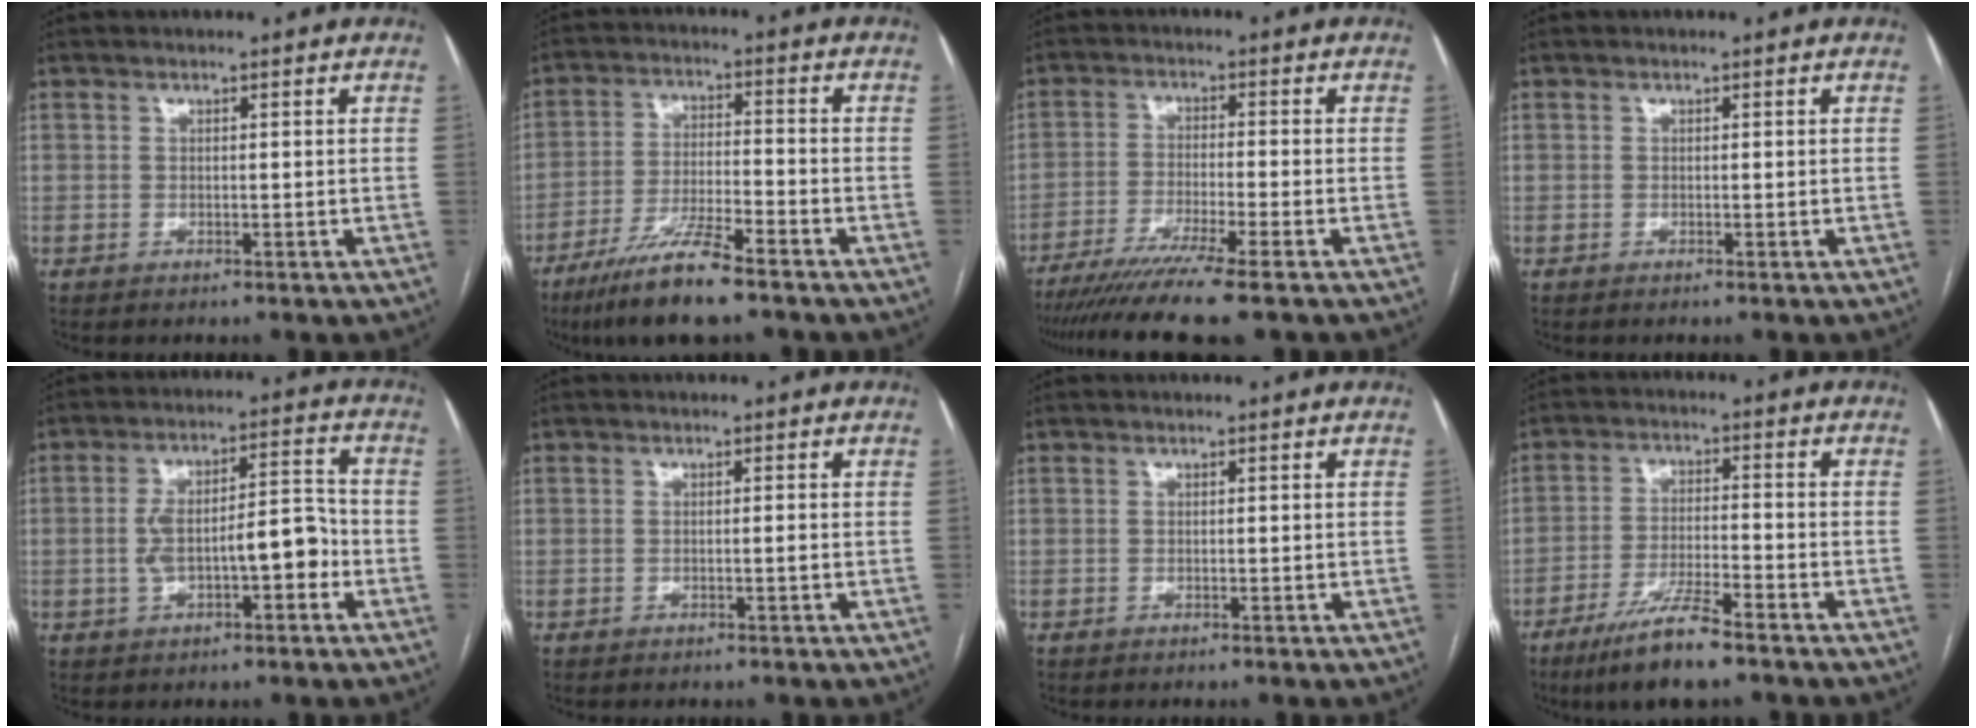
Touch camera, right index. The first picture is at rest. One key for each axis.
{"total": 10.6, "fx": -7.6, "fy": 0.8, "fz": 7.3, "tx": -0.142, "ty": -0.026, "tz": -0.139}
{"total": 10.7, "fx": -8.4, "fy": -1.4, "fz": 6.5, "tx": -0.094, "ty": -0.029, "tz": -0.133}
{"total": 0.0}
{"total": 9.8, "fx": -2.2, "fy": 3.3, "fz": 9.0, "tx": -0.155, "ty": 0.035, "tz": -0.029}
{"total": 0.8, "fx": -0.2, "fy": 0.0, "fz": 0.8, "tx": -0.016, "ty": -0.001, "tz": -0.002}
{"total": 0.0}
{"total": 9.1, "fx": -6.5, "fy": 0.6, "fz": 6.4, "tx": -0.123, "ty": -0.023, "tz": -0.117}